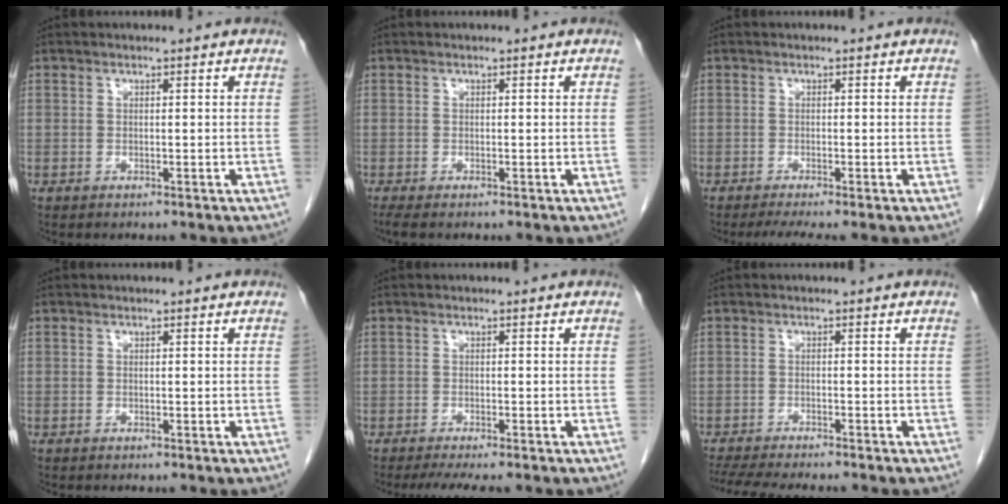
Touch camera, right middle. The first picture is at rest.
{"total": 0.9, "force": [-0.7, 0.0, 0.5], "torque": [-0.010, -0.004, -0.013]}
{"total": 3.0, "force": [-2.3, -0.1, 2.0], "torque": [-0.032, -0.009, -0.040]}
{"total": 0.0}
{"total": 5.3, "force": [-4.3, 0.6, 3.0], "torque": [-0.039, -0.010, -0.065]}
{"total": 11.0, "force": [-9.7, 0.9, 5.2], "torque": [-0.070, -0.013, -0.141]}